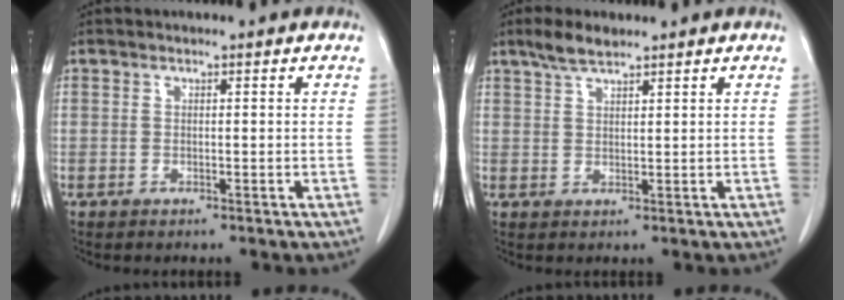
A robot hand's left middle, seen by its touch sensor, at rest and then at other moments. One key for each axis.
{"total": 3.7, "fx": 3.0, "fy": 0.7, "fz": 2.1, "tx": -0.051, "ty": 0.007, "tz": 0.060}